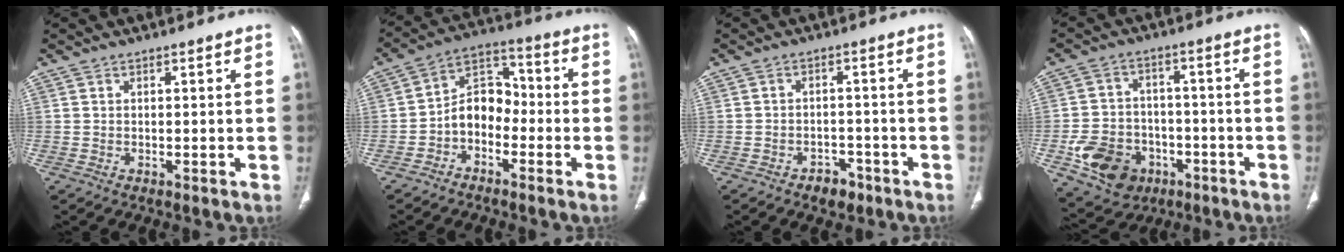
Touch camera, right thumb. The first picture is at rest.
{"total": 8.8, "force": [-2.8, 6.5, 5.3], "torque": [-0.066, 0.046, -0.066]}
{"total": 4.0, "force": [-2.6, 2.6, 1.5], "torque": [-0.010, 0.021, -0.032]}
{"total": 14.5, "force": [-6.0, 11.2, 7.0], "torque": [-0.108, 0.033, -0.083]}